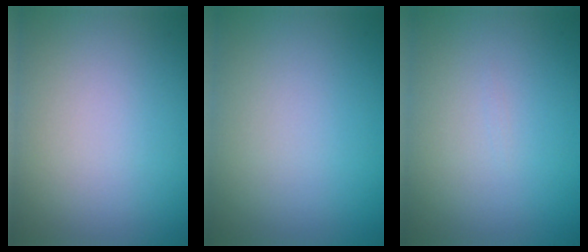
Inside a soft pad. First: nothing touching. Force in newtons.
{"total": 0.0}
{"total": 0.0}